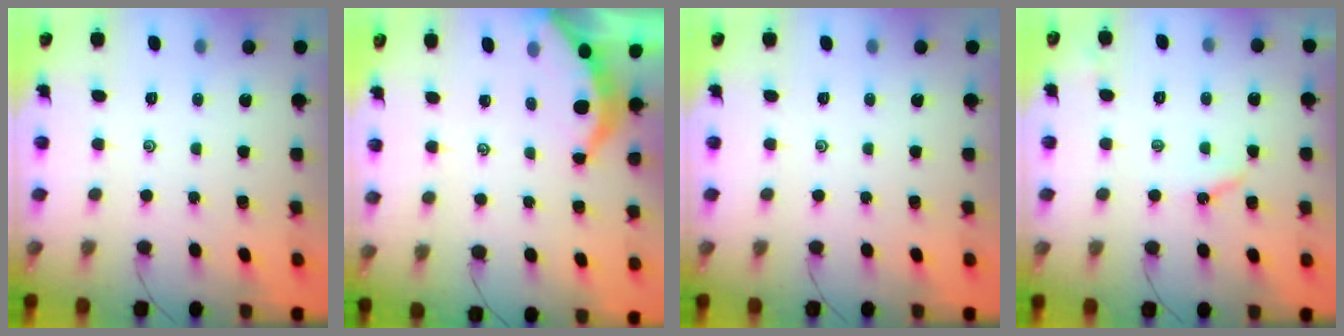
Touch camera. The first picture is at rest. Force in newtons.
{"total": 3.6, "press": 3.6, "slide": 0.4}
{"total": 0.0}
{"total": 3.4, "press": 3.4, "slide": 0.6}